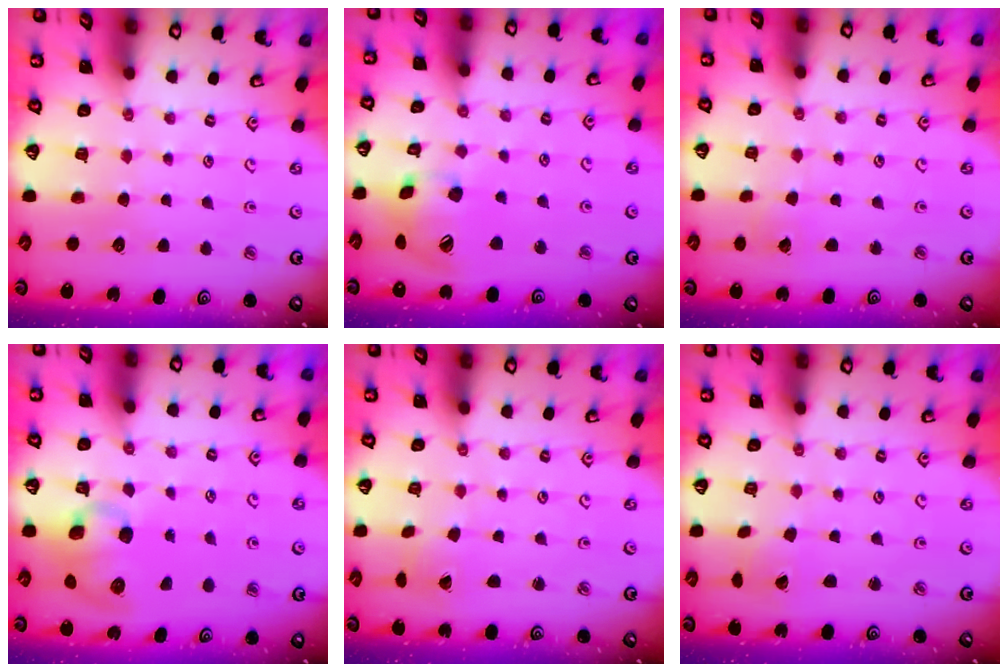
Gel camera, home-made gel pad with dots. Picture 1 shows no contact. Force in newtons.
{"total": 14.1, "press": 13.9, "slide": 2.2}
{"total": 1.7, "press": 1.7, "slide": 0.1}
{"total": 11.3, "press": 11.2, "slide": 1.2}
{"total": 2.6, "press": 2.6, "slide": 0.1}
{"total": 0.6, "press": 0.6, "slide": 0.1}